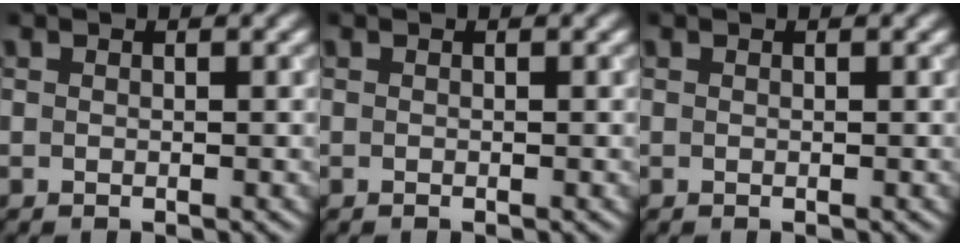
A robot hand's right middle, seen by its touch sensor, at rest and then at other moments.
{"total": 0.0}
{"total": 0.0}